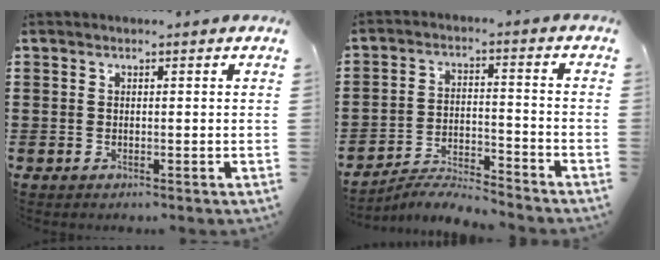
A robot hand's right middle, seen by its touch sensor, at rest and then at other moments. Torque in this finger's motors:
{"motor_torque": [0.13, -0.03, -0.01, 0.02]}